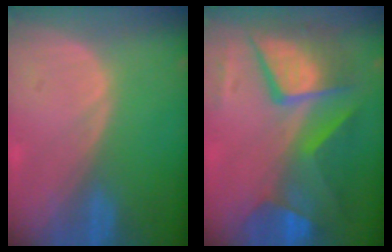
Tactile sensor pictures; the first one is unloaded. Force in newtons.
{"total": 11.3, "press": 11.3, "slide": 1.2}